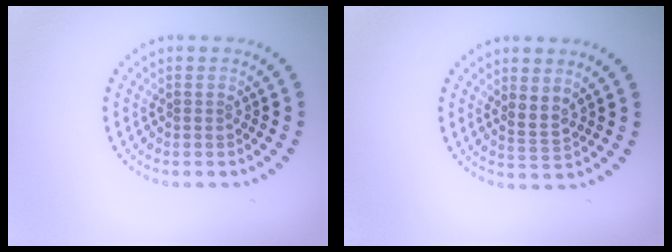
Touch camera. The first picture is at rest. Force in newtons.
{"total": 1.7, "press": 1.4, "slide": 1.0}